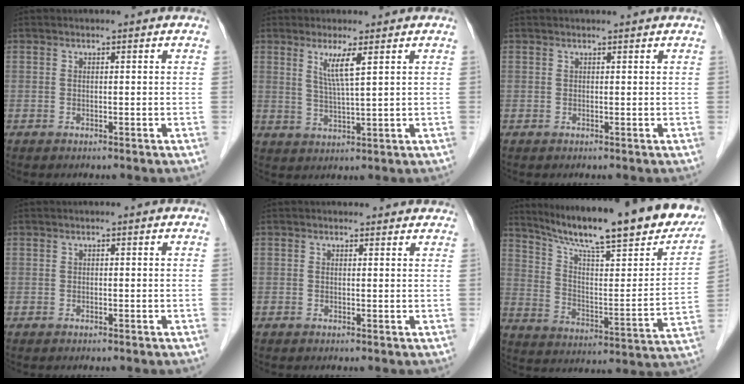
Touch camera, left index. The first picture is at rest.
{"total": 4.4, "force": [2.0, -0.6, 3.9], "torque": [-0.077, -0.011, 0.041]}
{"total": 1.4, "force": [1.4, -0.1, 0.2], "torque": [-0.007, 0.008, 0.021]}
{"total": 0.0}
{"total": 3.2, "force": [2.9, 1.3, 0.5], "torque": [-0.005, 0.008, 0.020]}
{"total": 26.9, "force": [21.4, 3.4, 15.9], "torque": [-0.249, -0.033, 0.297]}